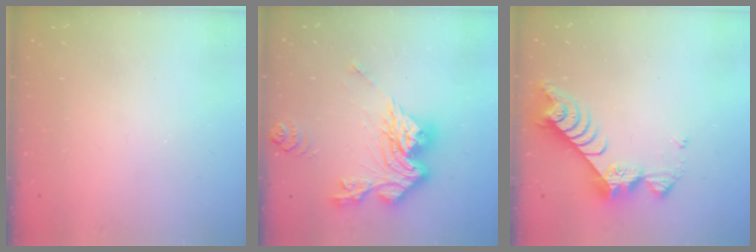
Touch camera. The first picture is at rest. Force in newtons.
{"total": 19.6, "press": 19.5, "slide": 2.3}
{"total": 9.1, "press": 9.1, "slide": 0.7}